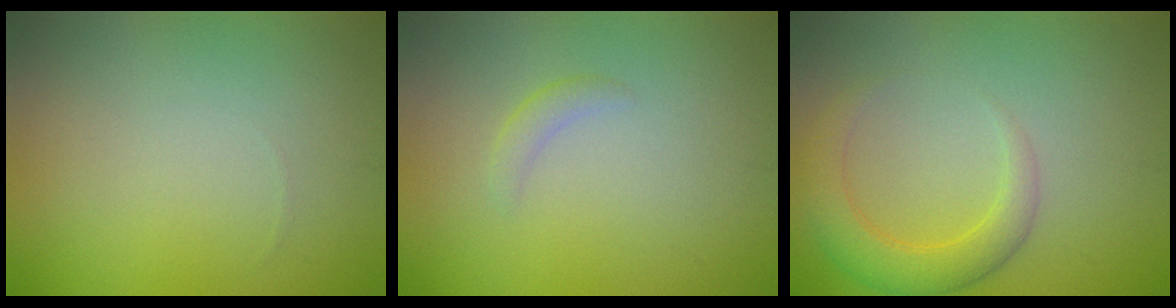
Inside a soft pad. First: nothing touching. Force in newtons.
{"total": 1.0, "press": 1.0, "slide": 0.0}
{"total": 3.5, "press": 3.5, "slide": 0.1}